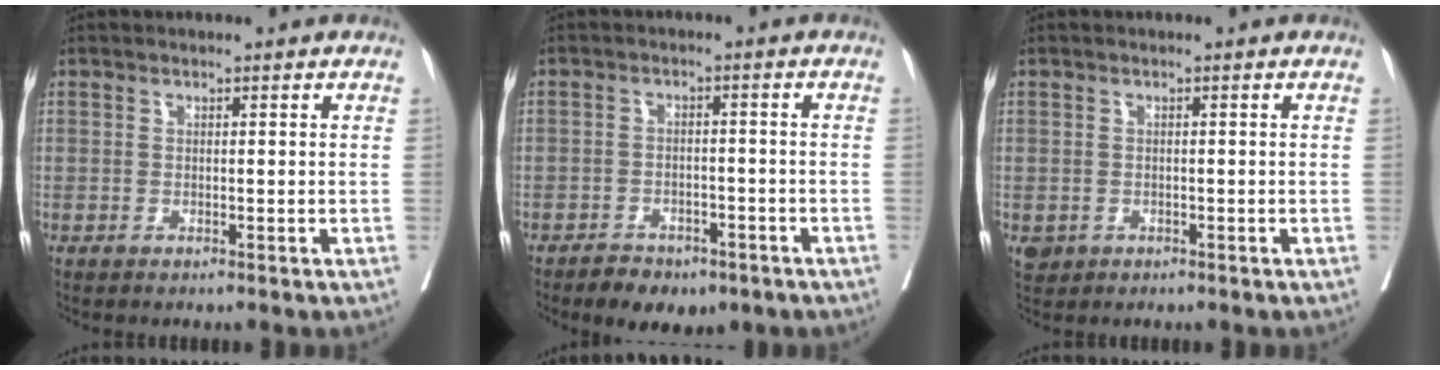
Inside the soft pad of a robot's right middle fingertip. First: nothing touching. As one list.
[{"total": 7.2, "force": [-5.2, 3.7, 3.3], "torque": [-0.045, 0.006, -0.069]}, {"total": 1.9, "force": [-0.7, 1.7, 0.6], "torque": [-0.010, 0.001, -0.004]}]